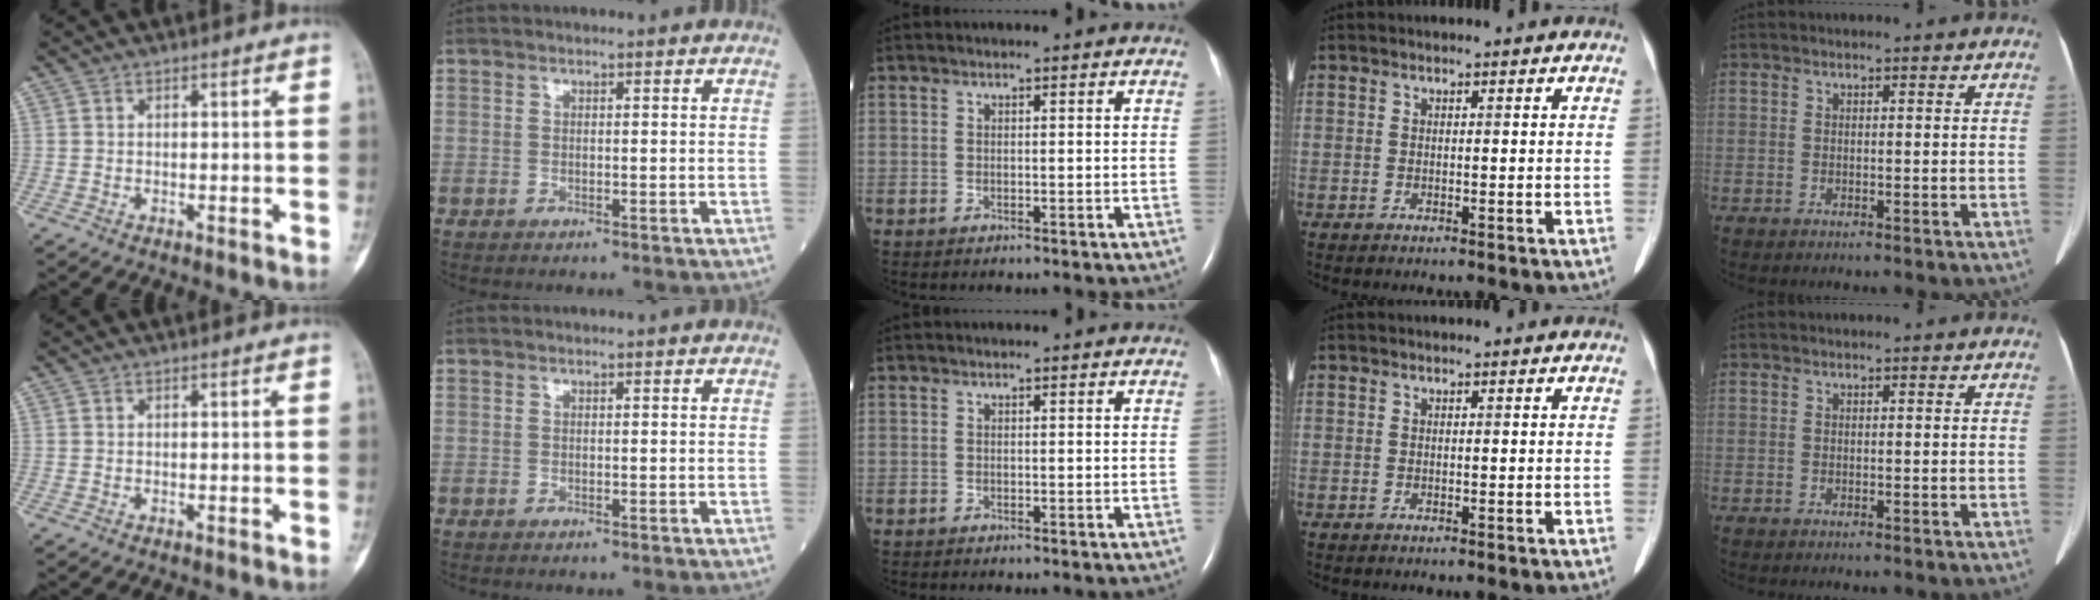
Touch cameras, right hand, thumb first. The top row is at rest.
{}